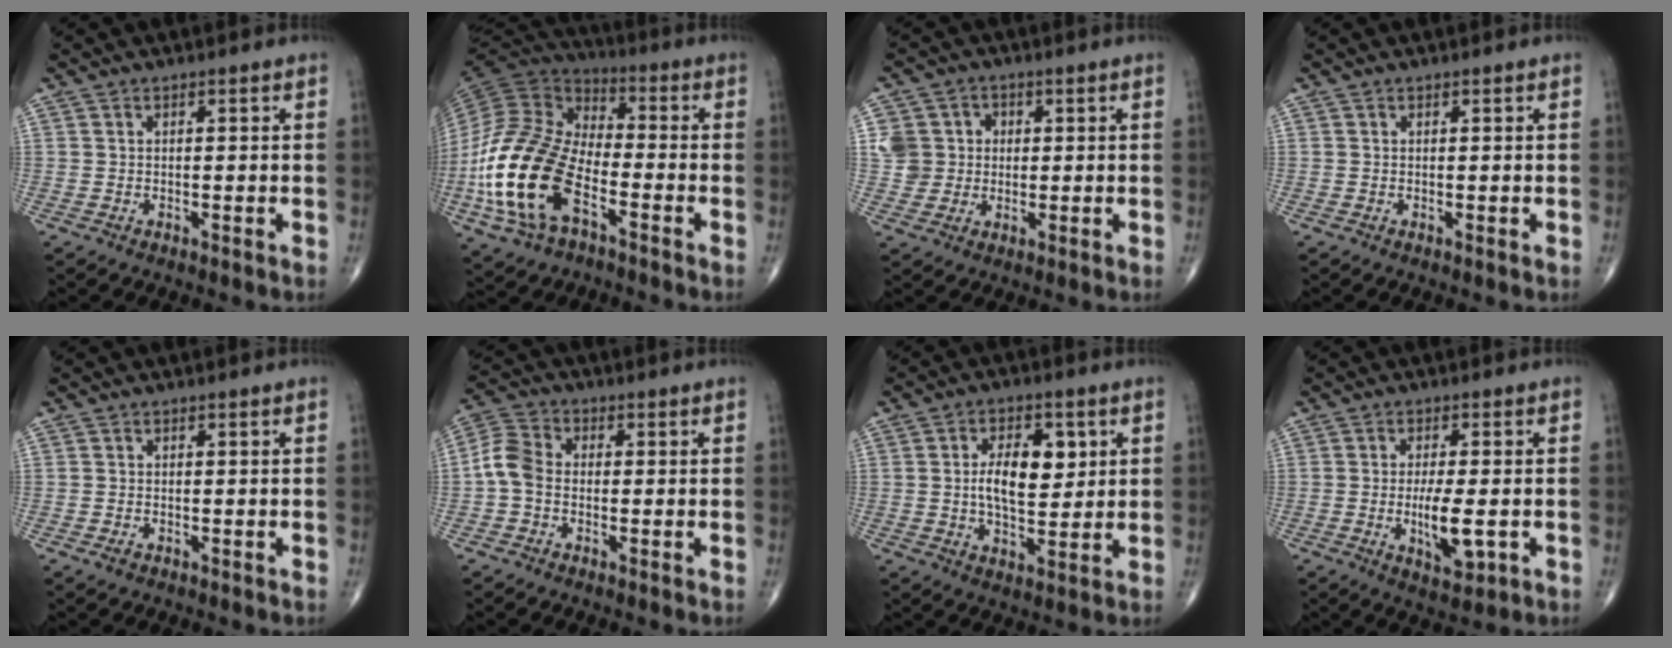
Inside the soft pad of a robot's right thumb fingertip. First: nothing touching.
{"total": 21.2, "force": [-7.1, 11.3, 16.5], "torque": [-0.342, 0.033, -0.137]}
{"total": 6.3, "force": [0.6, 6.2, 1.1], "torque": [0.014, 0.010, 0.007]}
{"total": 0.0}
{"total": 0.9, "force": [-0.5, 0.5, 0.5], "torque": [-0.010, 0.001, -0.009]}
{"total": 5.8, "force": [-0.9, 4.2, 3.9], "torque": [-0.074, 0.017, -0.033]}
{"total": 9.9, "force": [1.7, 5.3, 8.2], "torque": [-0.113, -0.009, 0.031]}
{"total": 7.2, "force": [-1.4, 2.3, 6.7], "torque": [-0.115, -0.012, -0.020]}